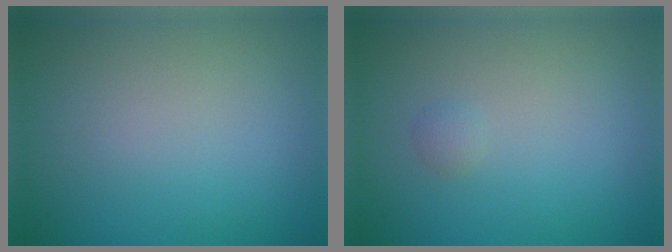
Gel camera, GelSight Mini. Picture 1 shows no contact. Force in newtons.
{"total": 0.7, "press": 0.7, "slide": 0.0}